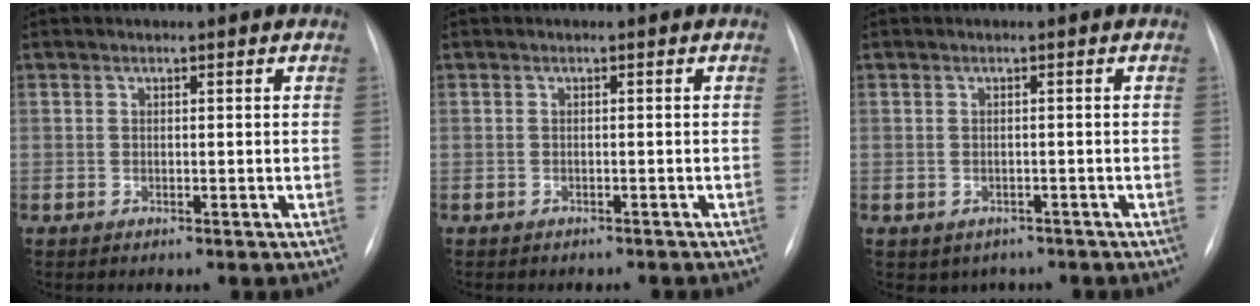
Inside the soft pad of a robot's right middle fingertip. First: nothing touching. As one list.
[{"total": 3.3, "force": [-2.9, 1.2, 1.0], "torque": [-0.014, -0.004, -0.031]}, {"total": 3.1, "force": [-2.1, 2.2, 0.5], "torque": [-0.004, 0.008, -0.024]}]